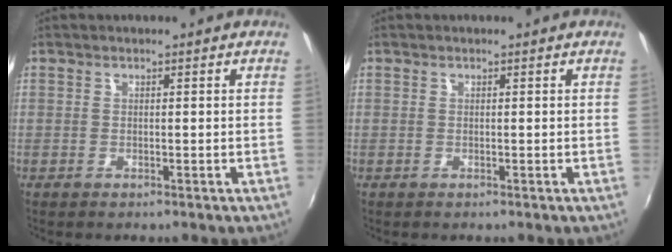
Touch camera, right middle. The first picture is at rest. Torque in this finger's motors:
{"motor_torque": [0.00, 0.00, 0.00, 0.00]}